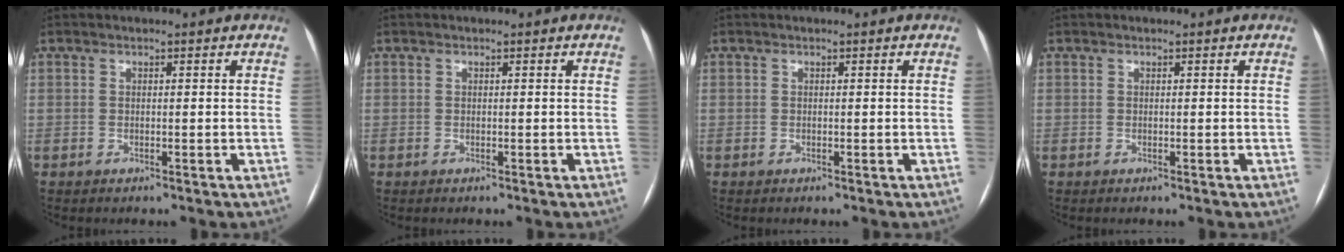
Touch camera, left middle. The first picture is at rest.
{"total": 0.0}
{"total": 0.0}
{"total": 0.0}